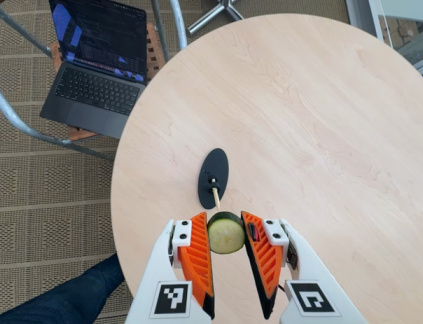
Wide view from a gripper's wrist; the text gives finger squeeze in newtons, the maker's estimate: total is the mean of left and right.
{"total": 7.2, "left": 6.9, "right": 7.6}